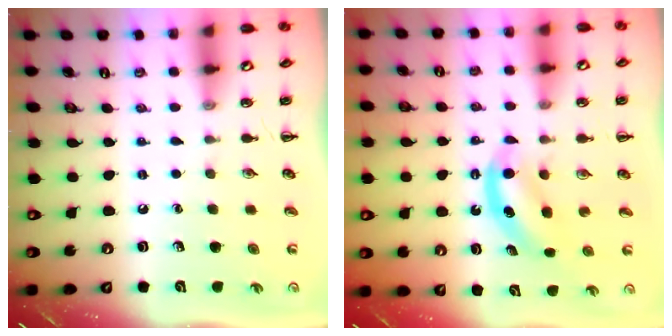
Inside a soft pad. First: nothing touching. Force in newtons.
{"total": 5.9, "press": 5.9, "slide": 0.7}